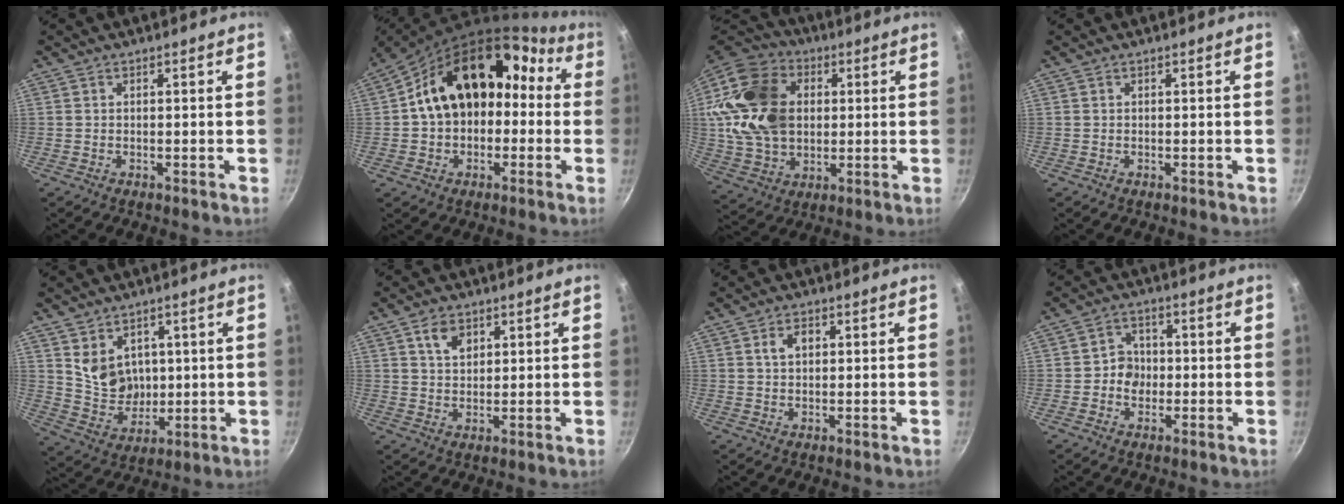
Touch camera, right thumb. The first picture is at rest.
{"total": 20.8, "force": [1.1, 15.3, 14.1], "torque": [-0.196, 0.073, 0.016]}
{"total": 22.0, "force": [3.3, 16.3, 14.4], "torque": [-0.255, 0.015, 0.062]}
{"total": 0.0}
{"total": 8.8, "force": [2.8, 7.1, 4.4], "torque": [-0.054, -0.029, 0.068]}
{"total": 4.8, "force": [2.4, 3.2, 2.7], "torque": [-0.031, -0.010, 0.044]}
{"total": 3.1, "force": [1.1, 2.1, 2.1], "torque": [-0.023, 0.001, 0.017]}
{"total": 4.8, "force": [-0.6, 4.3, 1.9], "torque": [0.003, 0.010, -0.017]}